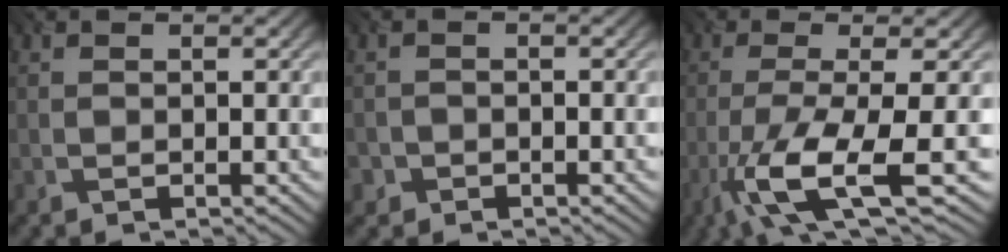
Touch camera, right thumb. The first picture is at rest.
{"total": 1.6, "force": [-1.1, 1.2, 0.2], "torque": [-0.001, -0.001, -0.022]}
{"total": 9.6, "force": [-3.5, 1.9, 8.8], "torque": [-0.153, -0.003, -0.069]}